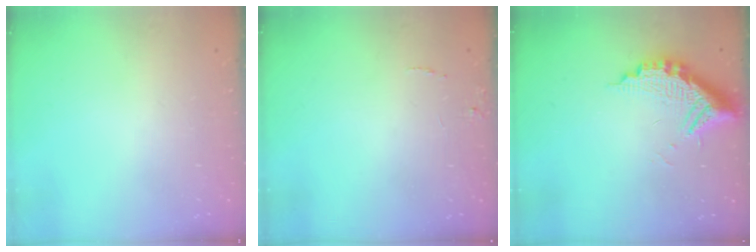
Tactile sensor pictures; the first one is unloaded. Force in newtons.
{"total": 5.6, "press": 5.6, "slide": 0.4}
{"total": 11.7, "press": 11.6, "slide": 1.2}